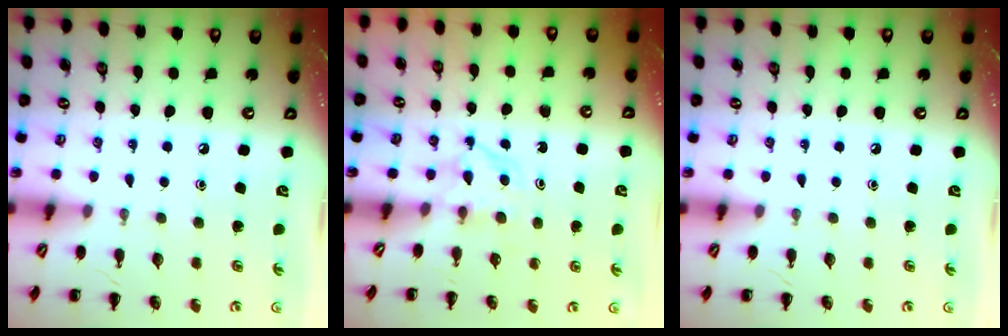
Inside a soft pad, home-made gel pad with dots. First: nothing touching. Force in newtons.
{"total": 3.3, "press": 3.1, "slide": 1.2}
{"total": 0.0}